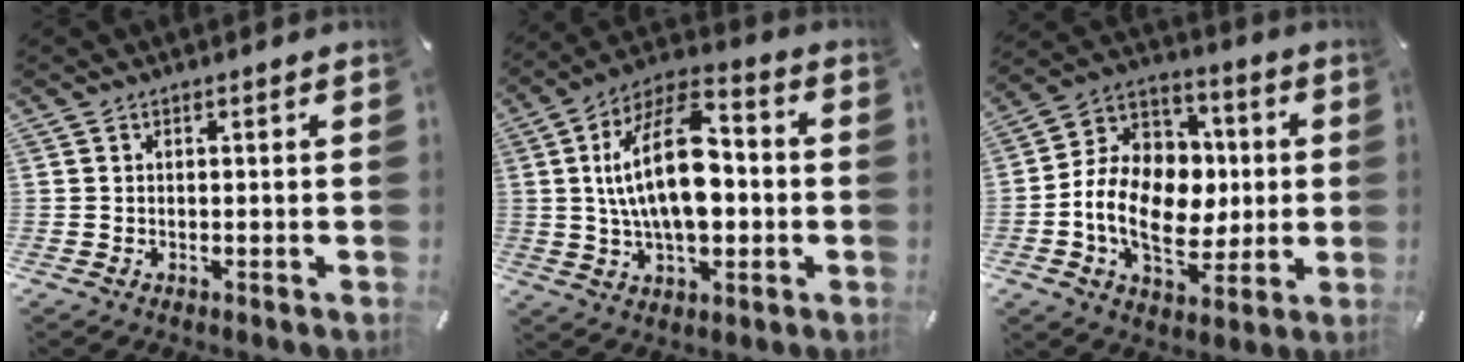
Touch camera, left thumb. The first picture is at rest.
{"total": 19.6, "force": [0.7, 10.7, 16.4], "torque": [-0.321, 0.007, 0.009]}
{"total": 16.5, "force": [-1.9, 12.7, 10.4], "torque": [-0.216, 0.000, -0.030]}